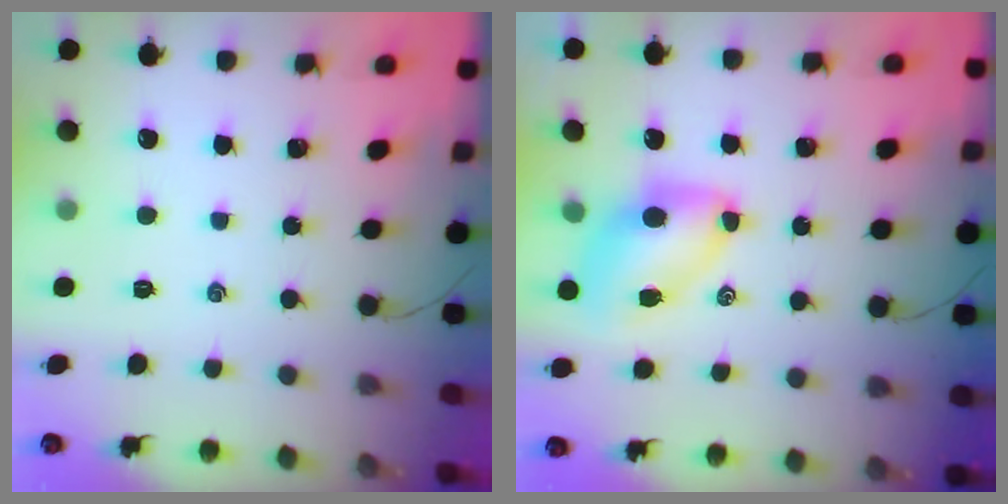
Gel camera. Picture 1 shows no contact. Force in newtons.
{"total": 7.1, "press": 7.0, "slide": 1.1}